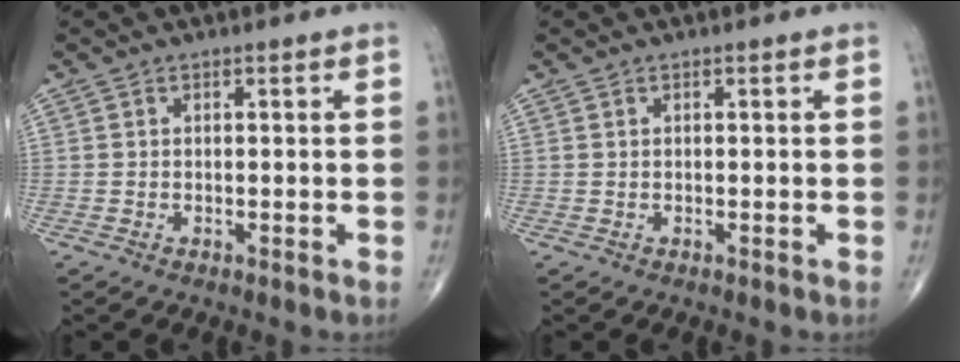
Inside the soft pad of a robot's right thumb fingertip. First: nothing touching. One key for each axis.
{"total": 0.0}